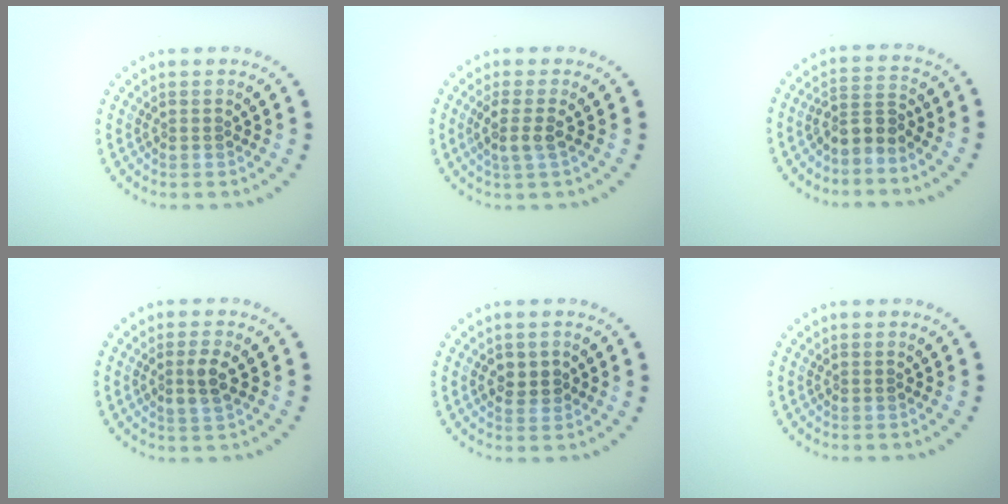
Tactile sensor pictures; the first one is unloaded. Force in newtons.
{"total": 2.0, "press": 1.7, "slide": 1.1}
{"total": 2.6, "press": 1.9, "slide": 1.7}
{"total": 2.2, "press": 2.1, "slide": 0.7}
{"total": 2.0, "press": 2.0, "slide": 0.4}
{"total": 0.0}